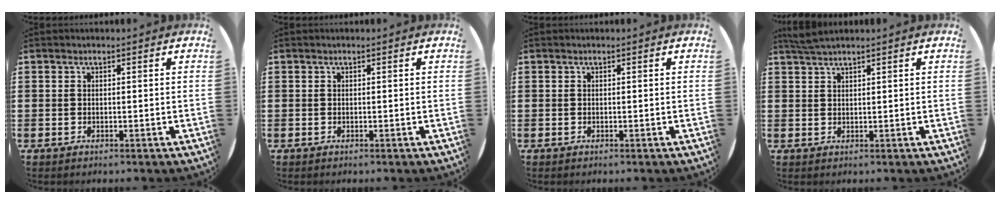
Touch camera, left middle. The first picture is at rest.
{"total": 0.0}
{"total": 0.0}
{"total": 2.0, "force": [1.8, 0.0, 0.8], "torque": [-0.017, 0.002, 0.035]}